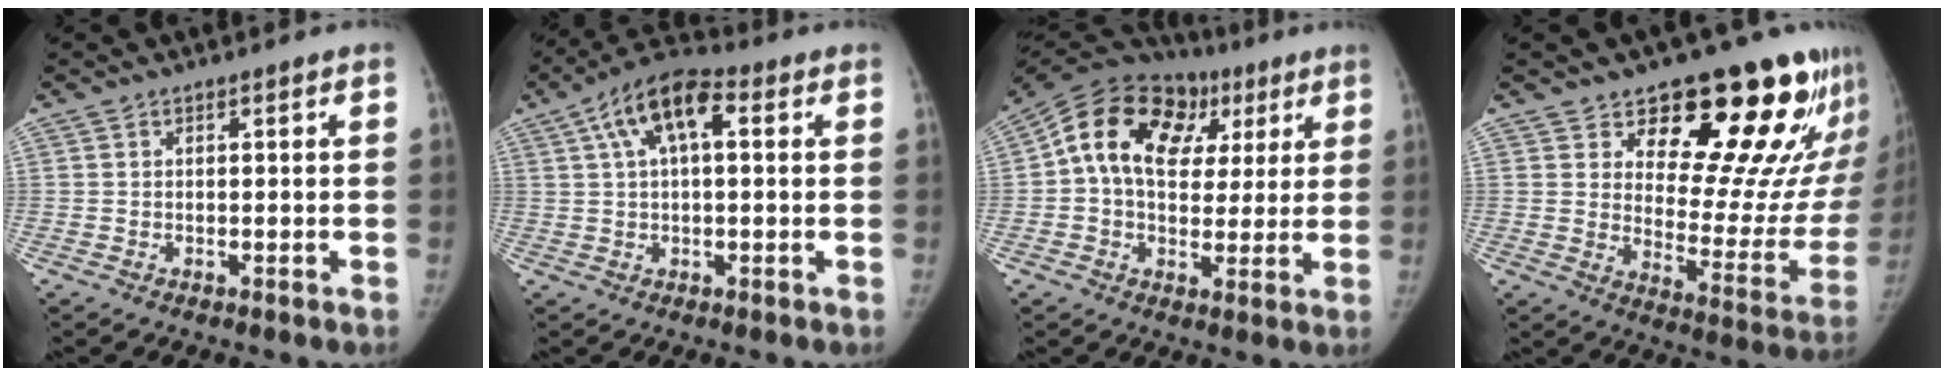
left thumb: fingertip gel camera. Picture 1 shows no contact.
{"total": 11.1, "force": [3.4, 5.2, 9.1], "torque": [-0.160, 0.031, 0.051]}
{"total": 20.7, "force": [6.3, 14.3, 13.6], "torque": [-0.211, 0.040, 0.098]}
{"total": 22.2, "force": [14.8, 9.1, 13.8], "torque": [-0.125, -0.102, 0.204]}